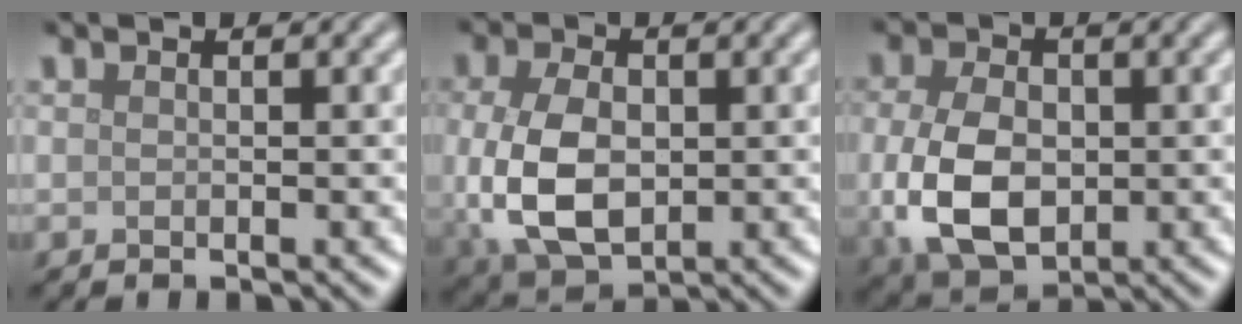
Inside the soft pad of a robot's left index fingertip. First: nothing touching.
{"total": 7.5, "force": [-0.5, 4.9, 5.6], "torque": [-0.134, -0.010, -0.003]}
{"total": 7.6, "force": [-0.8, 5.1, 5.6], "torque": [-0.129, -0.014, -0.009]}